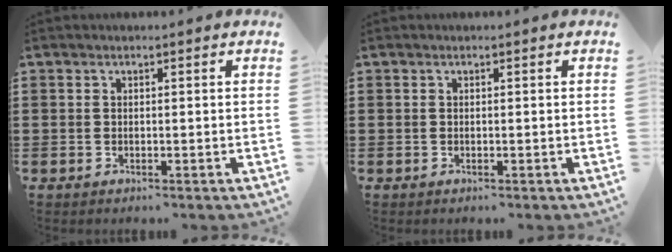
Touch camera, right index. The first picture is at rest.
{"total": 0.0}